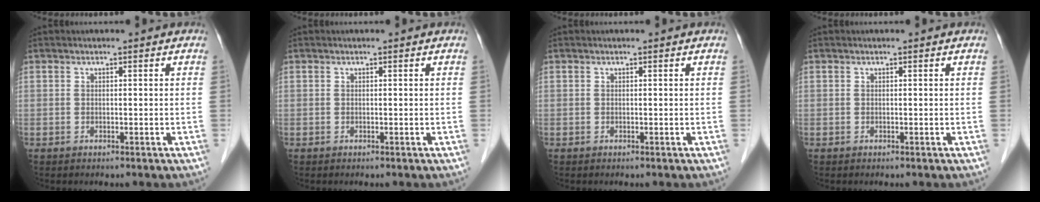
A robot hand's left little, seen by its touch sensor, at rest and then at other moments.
{"total": 0.0}
{"total": 0.0}
{"total": 0.0}